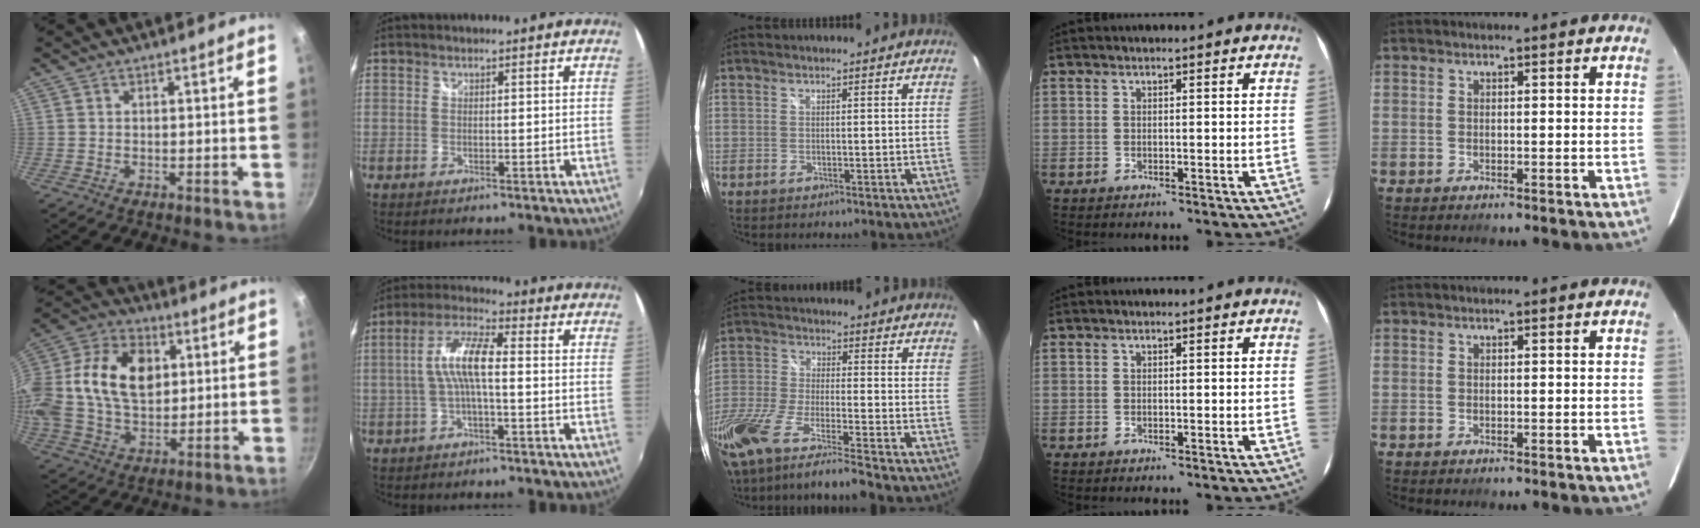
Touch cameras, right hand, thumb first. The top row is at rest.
{"thumb": {"total": 22.6, "force": [3.8, 15.4, 16.1], "torque": [-0.311, 0.025, 0.058]}, "index": {"total": 8.1, "force": [-0.6, 1.8, 7.9], "torque": [-0.166, 0.014, -0.012]}, "middle": {"total": 14.6, "force": [-11.8, 0.7, 8.6], "torque": [-0.182, -0.043, -0.219]}}